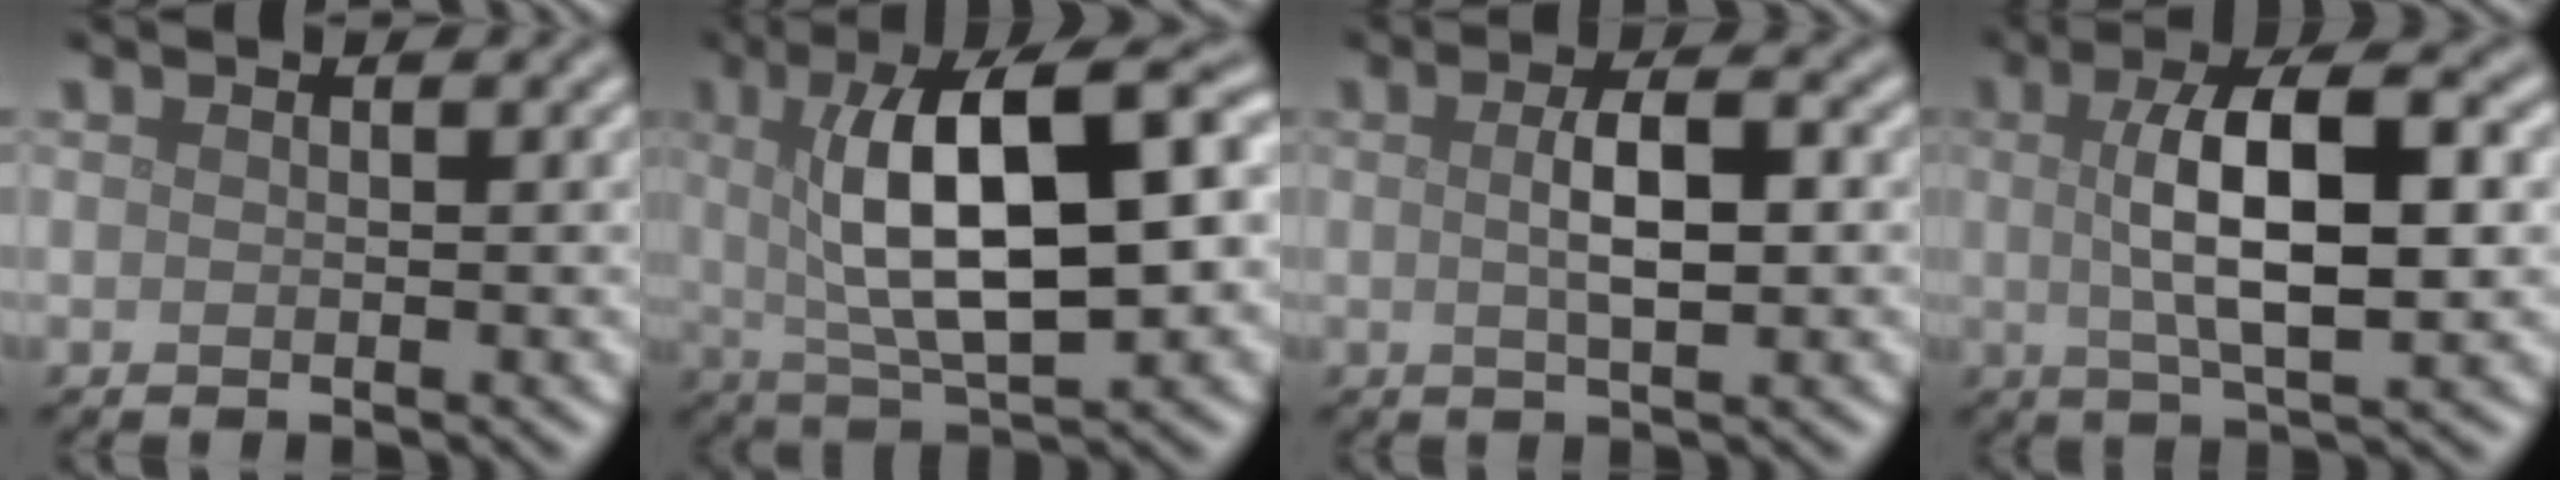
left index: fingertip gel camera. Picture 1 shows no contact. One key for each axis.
{"total": 12.6, "fx": 2.1, "fy": 4.4, "fz": 11.6, "tx": -0.171, "ty": 0.011, "tz": 0.030}
{"total": 3.7, "fx": 0.3, "fy": 1.0, "fz": 3.6, "tx": -0.066, "ty": 0.004, "tz": 0.004}
{"total": 8.5, "fx": 0.9, "fy": 2.7, "fz": 8.0, "tx": -0.127, "ty": 0.008, "tz": 0.012}